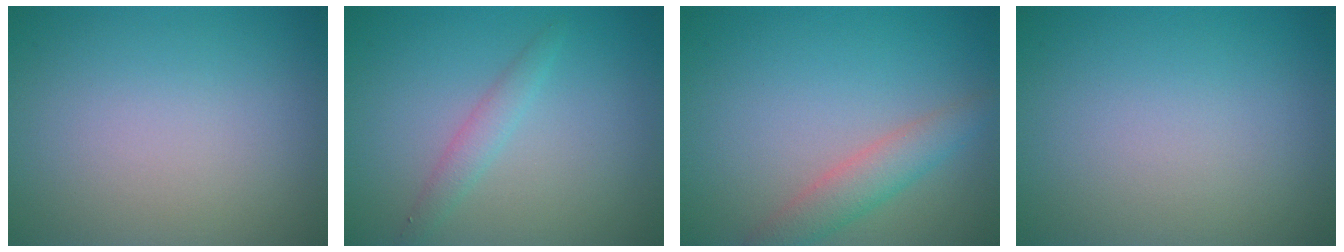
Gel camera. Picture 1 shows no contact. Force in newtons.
{"total": 1.6, "press": 1.6, "slide": 0.0}
{"total": 2.9, "press": 2.9, "slide": 0.2}
{"total": 0.0}